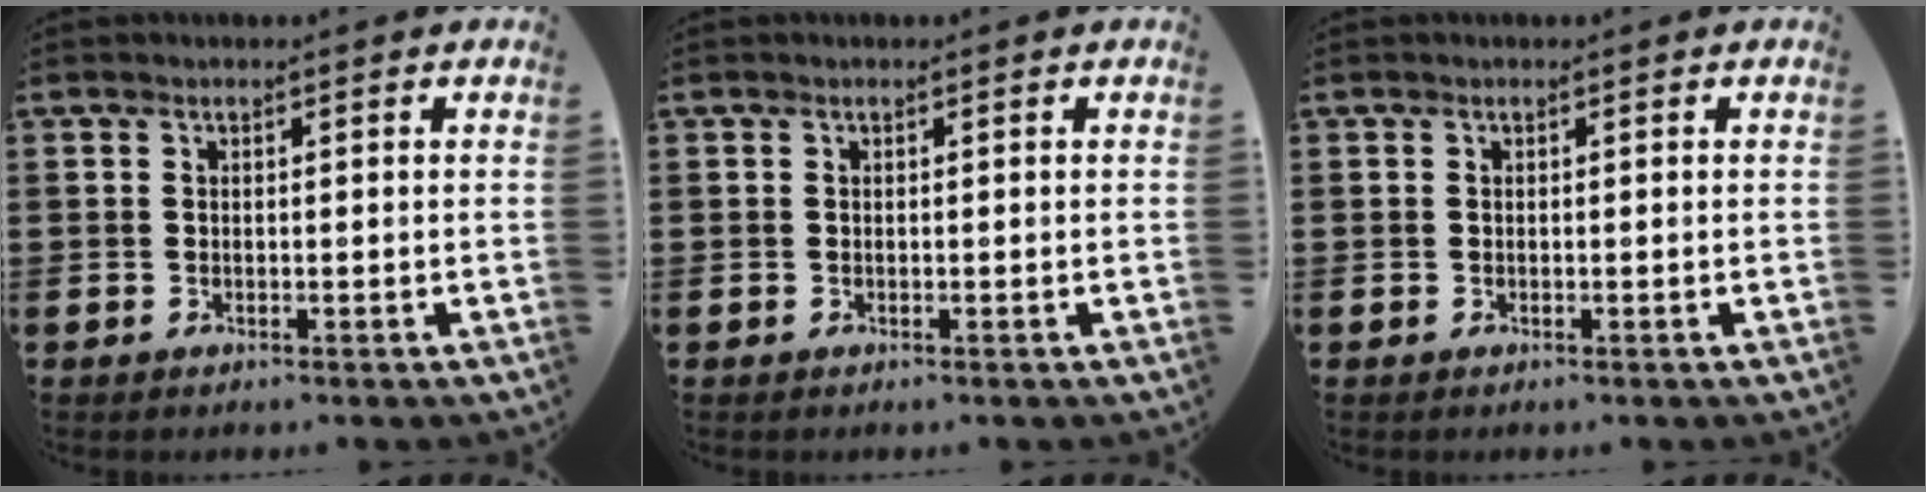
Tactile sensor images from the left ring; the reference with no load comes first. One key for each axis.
{"total": 0.0}
{"total": 0.0}